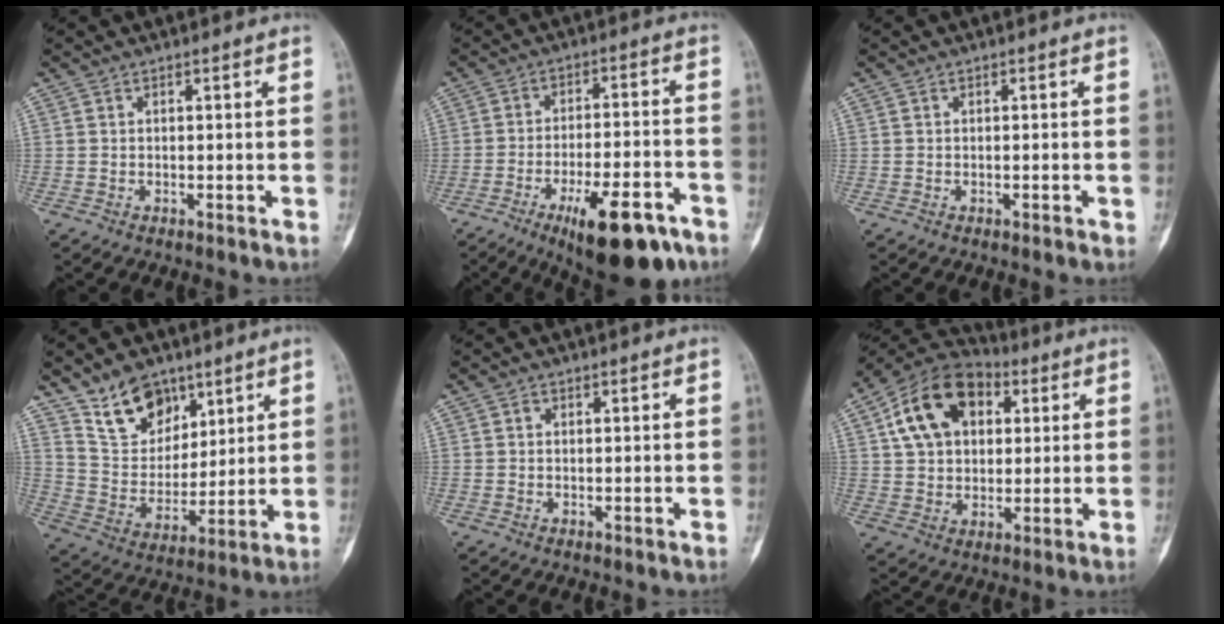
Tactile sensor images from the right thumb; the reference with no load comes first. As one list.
[{"total": 16.8, "force": [-9.4, 5.7, 12.7], "torque": [-0.164, 0.050, -0.136]}, {"total": 0.7, "force": [-0.2, 0.4, 0.5], "torque": [-0.003, 0.000, -0.005]}, {"total": 12.4, "force": [8.4, 7.7, 4.9], "torque": [-0.050, -0.051, 0.164]}, {"total": 0.7, "force": [0.2, 0.7, 0.2], "torque": [0.007, 0.003, 0.000]}, {"total": 16.6, "force": [5.0, 11.6, 10.7], "torque": [-0.158, 0.011, 0.080]}]